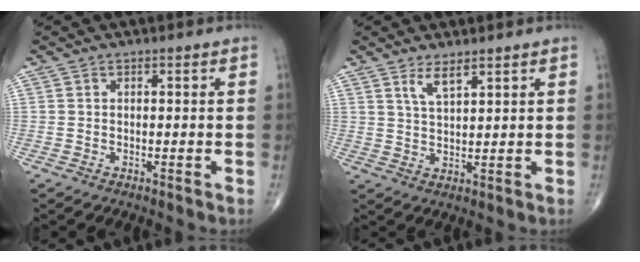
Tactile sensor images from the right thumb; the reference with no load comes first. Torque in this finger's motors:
{"motor_torque": [0.03, -0.06, -0.08, 0.21, 0.03]}